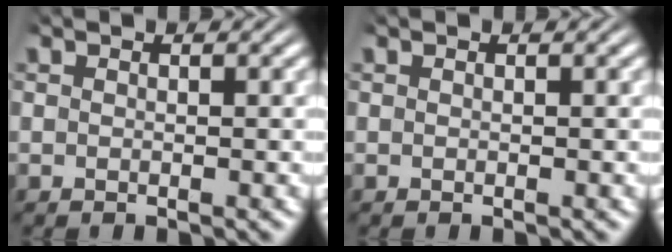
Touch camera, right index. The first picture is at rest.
{"total": 0.0}